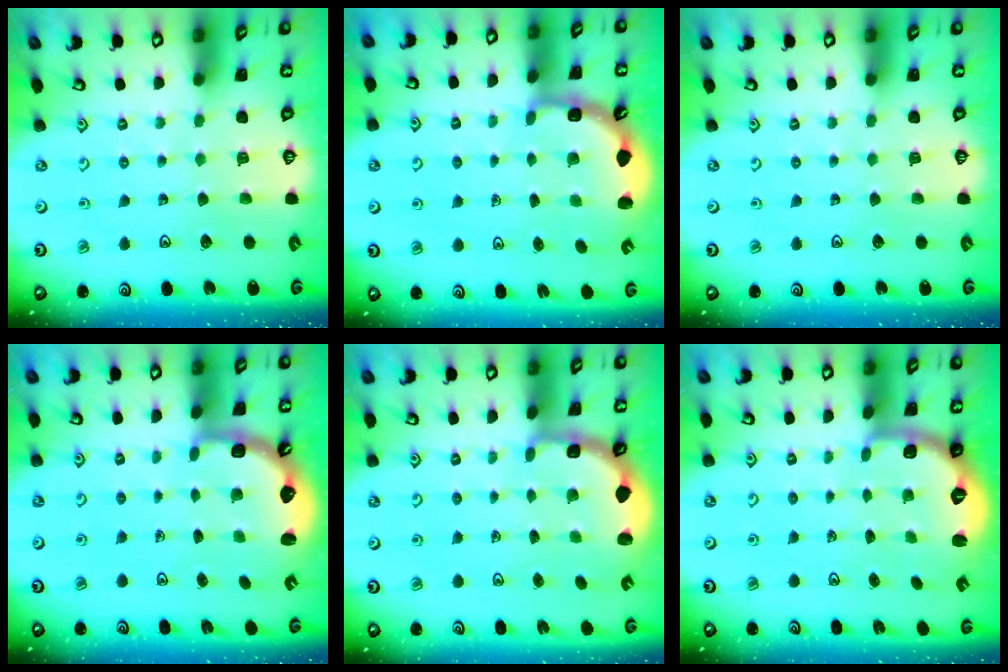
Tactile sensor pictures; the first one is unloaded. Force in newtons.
{"total": 3.2, "press": 2.5, "slide": 2.0}
{"total": 0.0}
{"total": 2.7, "press": 2.0, "slide": 1.9}
{"total": 2.5, "press": 2.3, "slide": 1.1}
{"total": 2.6, "press": 1.6, "slide": 2.1}